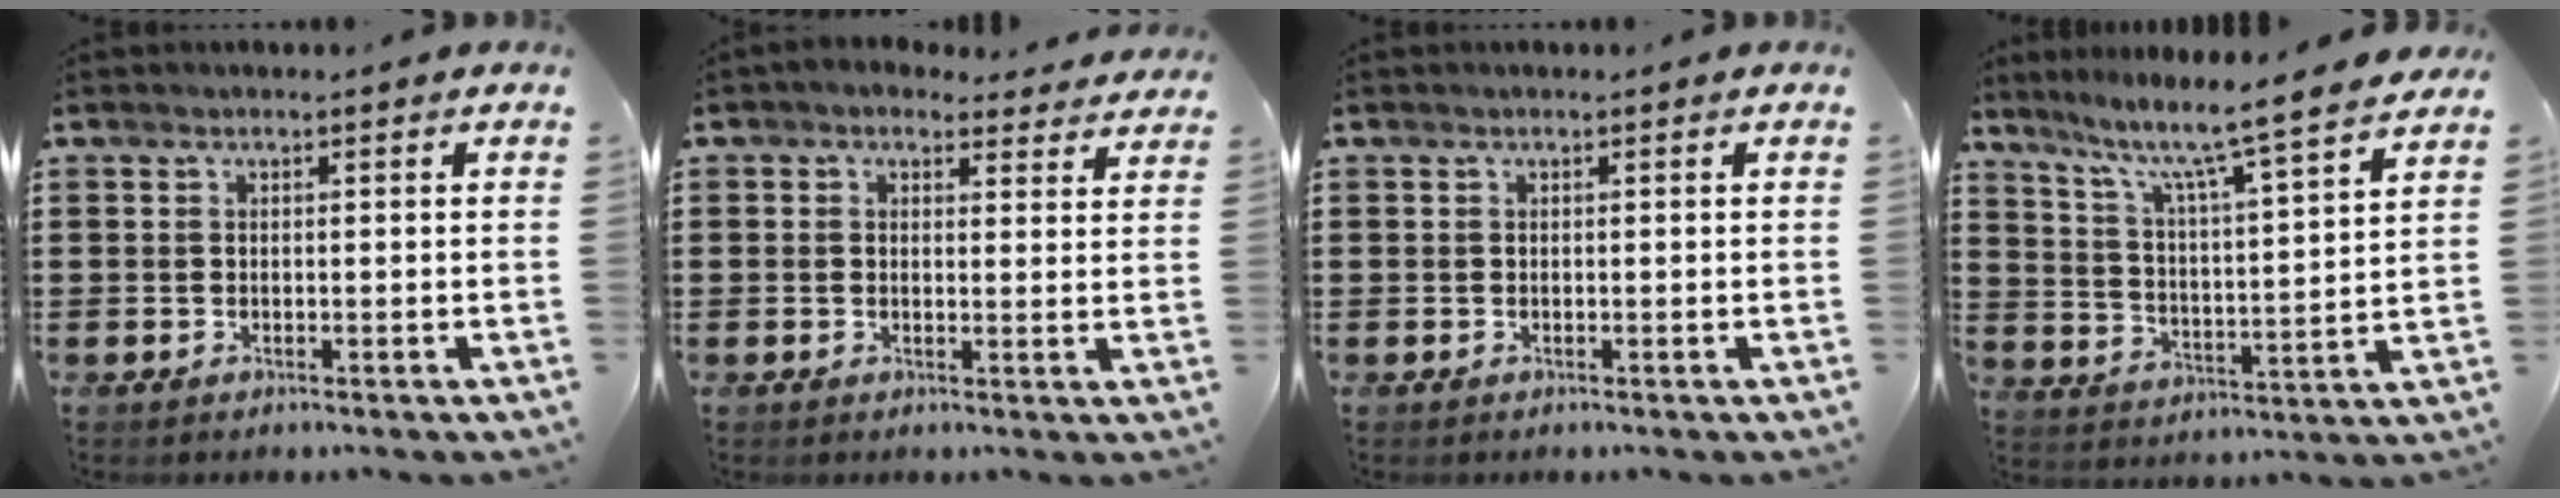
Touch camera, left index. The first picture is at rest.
{"total": 2.4, "force": [1.9, 1.2, 0.6], "torque": [-0.011, -0.004, 0.032]}
{"total": 0.0}
{"total": 7.0, "force": [5.8, -0.7, 3.9], "torque": [-0.091, -0.054, 0.085]}